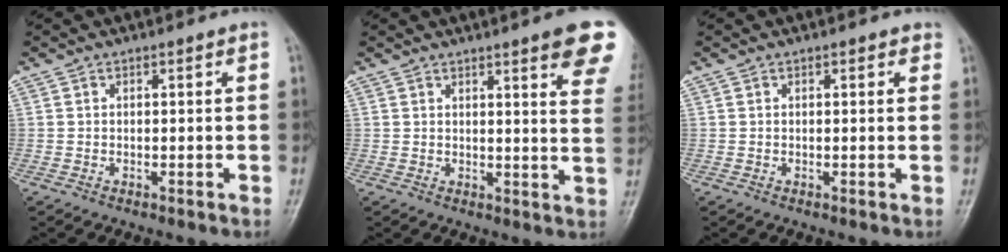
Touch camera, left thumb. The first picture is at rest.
{"total": 12.3, "force": [7.6, 2.0, 9.5], "torque": [-0.089, -0.029, 0.079]}
{"total": 1.0, "force": [0.6, 0.6, 0.6], "torque": [-0.001, -0.001, 0.003]}